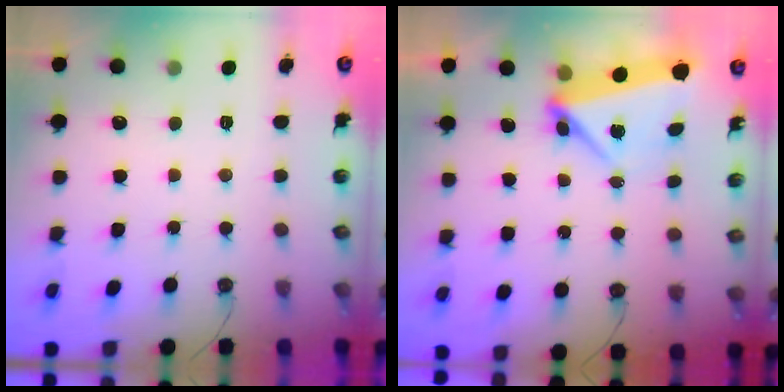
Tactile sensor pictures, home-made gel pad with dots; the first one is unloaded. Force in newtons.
{"total": 11.3, "press": 7.2, "slide": 8.7}